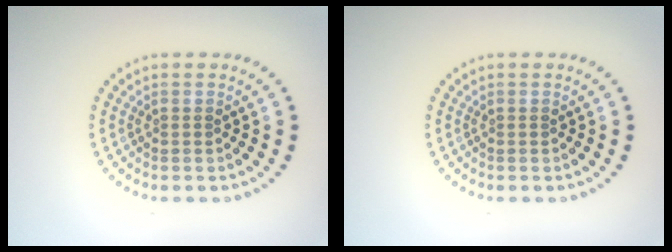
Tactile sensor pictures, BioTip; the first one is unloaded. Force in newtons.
{"total": 0.0}